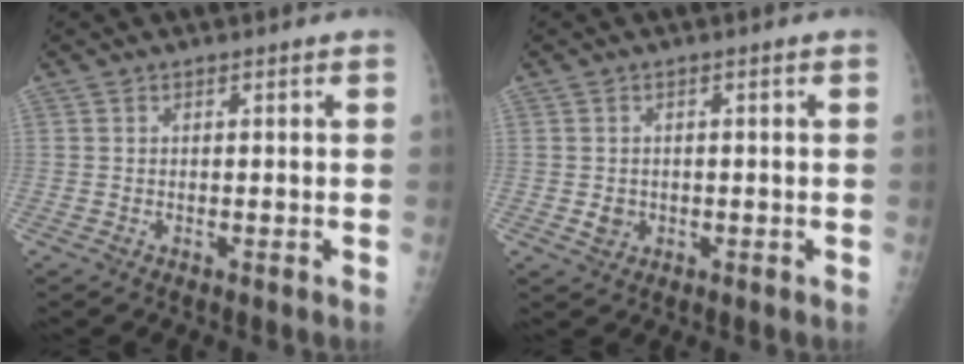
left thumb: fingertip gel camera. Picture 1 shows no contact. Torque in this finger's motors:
{"motor_torque": [-0.14, 0.10, 0.03, 0.02, 0.00]}